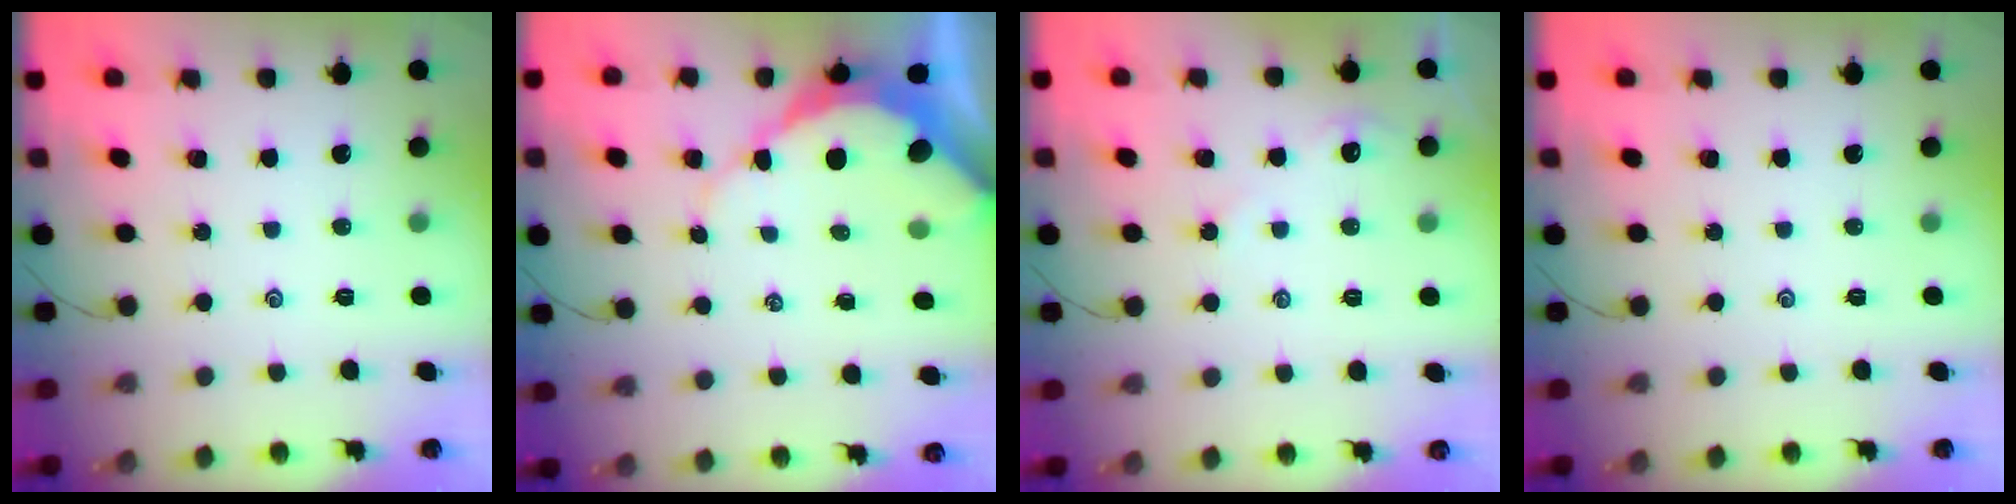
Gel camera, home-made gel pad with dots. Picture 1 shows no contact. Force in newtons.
{"total": 8.7, "press": 8.6, "slide": 0.7}
{"total": 2.2, "press": 2.2, "slide": 0.4}
{"total": 0.0}